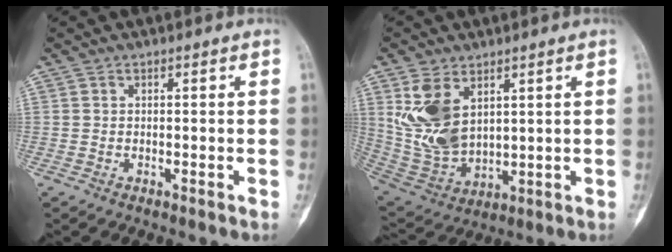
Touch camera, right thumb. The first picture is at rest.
{"total": 12.4, "force": [4.5, 7.5, 8.8], "torque": [-0.167, -0.021, 0.113]}